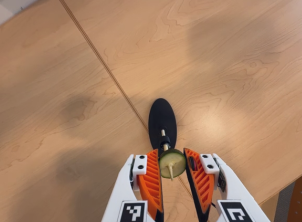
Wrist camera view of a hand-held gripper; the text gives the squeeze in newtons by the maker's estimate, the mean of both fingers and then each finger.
{"total": 8.4, "left": 8.2, "right": 8.7}